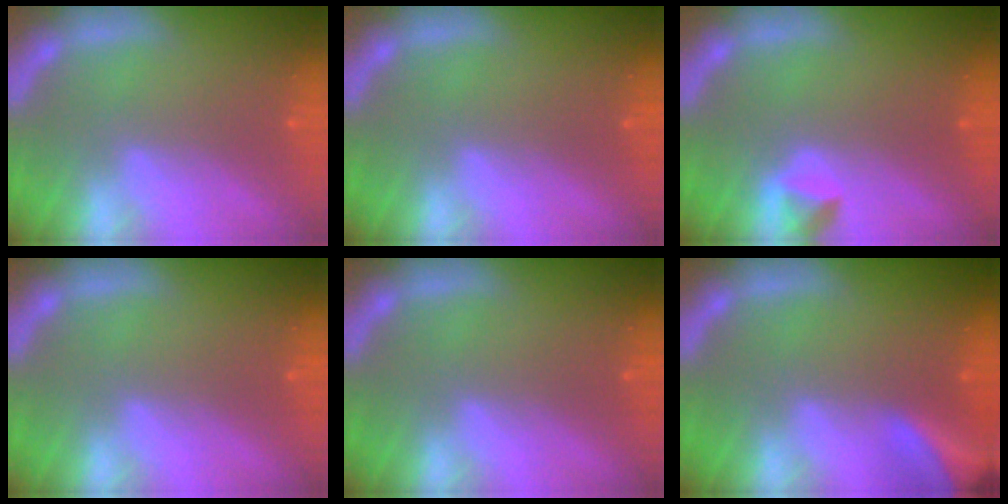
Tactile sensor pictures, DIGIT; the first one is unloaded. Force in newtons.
{"total": 0.0}
{"total": 1.4}
{"total": 0.0}
{"total": 0.0}
{"total": 8.4}